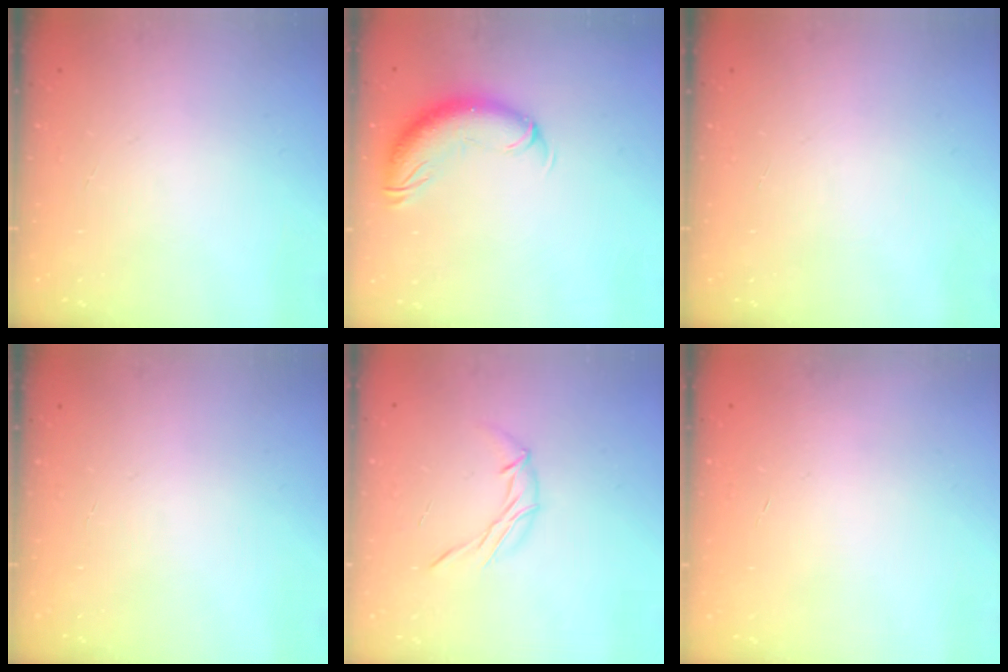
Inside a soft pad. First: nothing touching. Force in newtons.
{"total": 10.8, "press": 10.6, "slide": 2.3}
{"total": 0.0}
{"total": 0.0}
{"total": 6.0, "press": 6.0, "slide": 0.3}
{"total": 0.0}